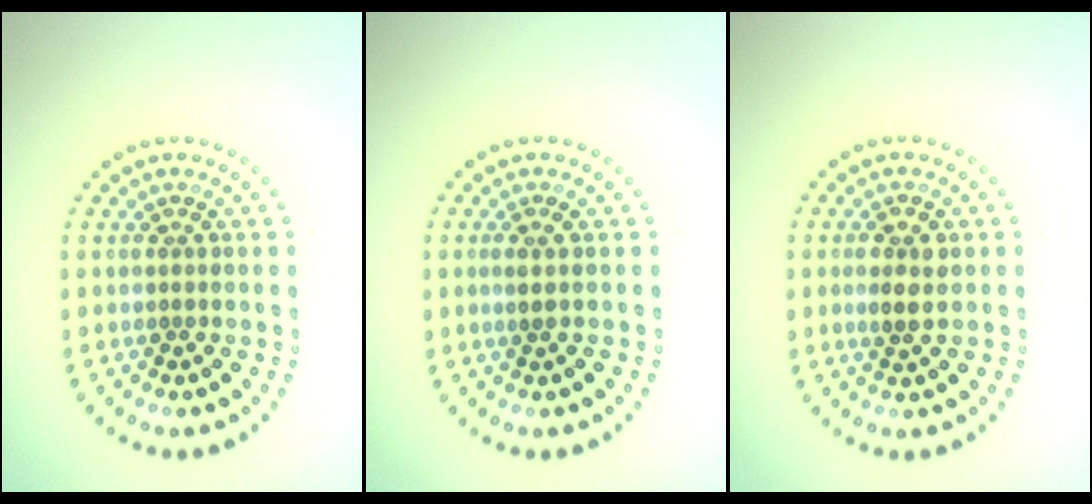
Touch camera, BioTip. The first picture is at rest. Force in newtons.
{"total": 0.6, "press": 0.4, "slide": 0.4}
{"total": 2.1, "press": 2.1, "slide": 0.4}